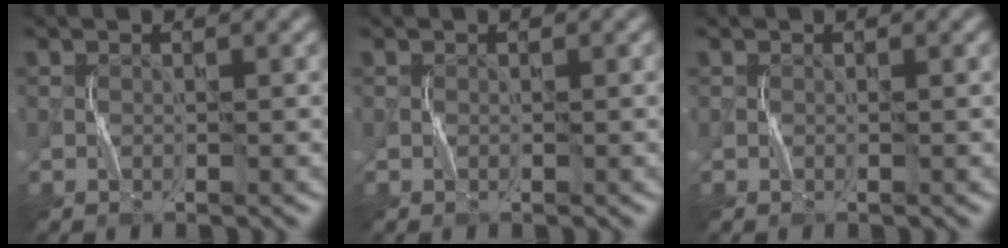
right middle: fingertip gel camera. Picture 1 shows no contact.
{"total": 0.0}
{"total": 0.0}